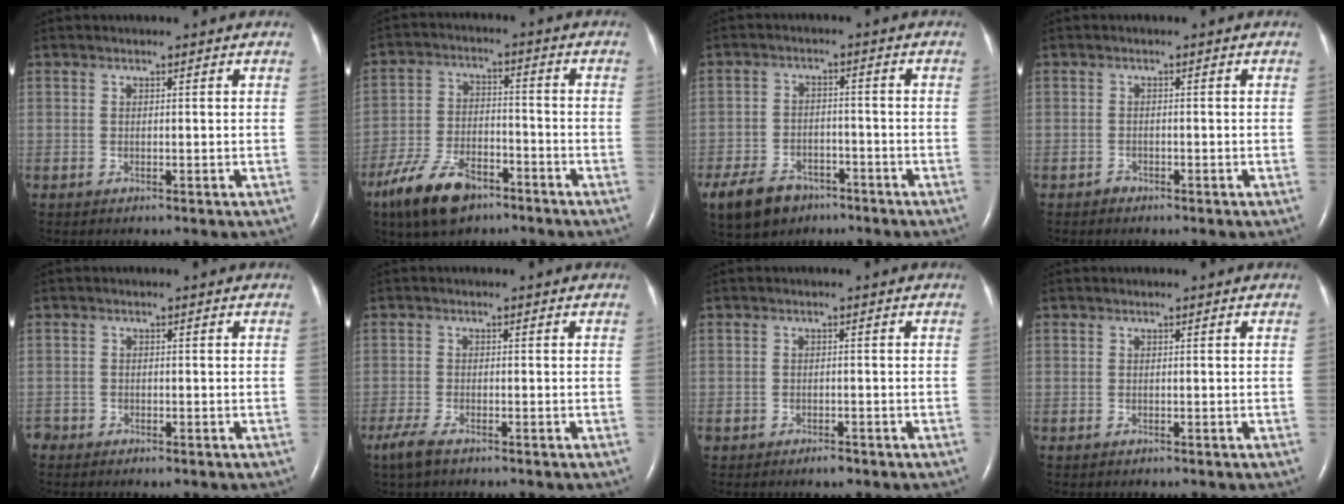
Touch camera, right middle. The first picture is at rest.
{"total": 10.6, "force": [-7.2, 4.6, 6.3], "torque": [-0.132, -0.009, -0.132]}
{"total": 9.9, "force": [-6.7, 6.0, 4.1], "torque": [-0.093, -0.002, -0.108]}
{"total": 0.8, "force": [-0.7, 0.4, 0.0], "torque": [0.000, 0.001, -0.015]}
{"total": 1.9, "force": [-1.5, 1.0, 0.6], "torque": [-0.007, 0.000, -0.022]}
{"total": 3.7, "force": [-2.6, 0.9, 2.4], "torque": [-0.061, -0.011, -0.047]}
{"total": 1.6, "force": [-1.2, 0.8, 0.7], "torque": [-0.014, 0.001, -0.014]}
{"total": 0.0}